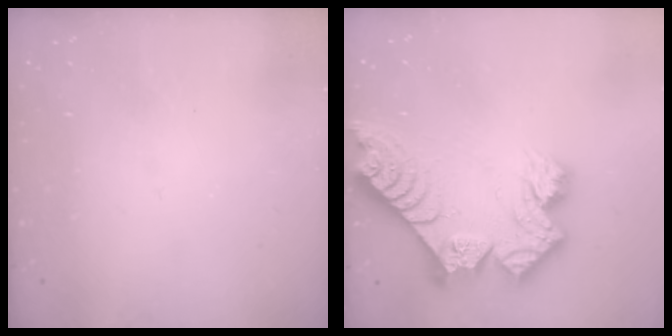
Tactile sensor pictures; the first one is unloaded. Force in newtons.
{"total": 16.7, "press": 16.6, "slide": 1.8}